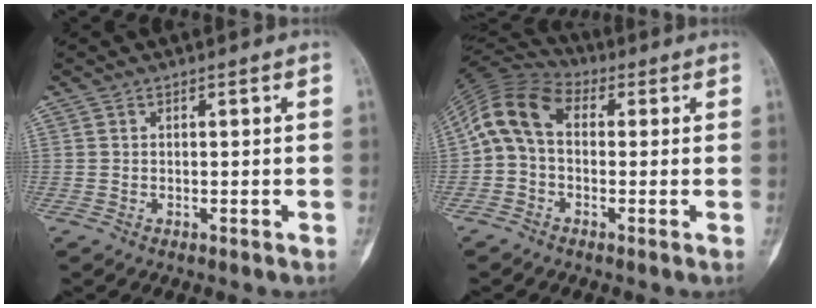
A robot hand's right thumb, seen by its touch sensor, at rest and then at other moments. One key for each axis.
{"total": 10.0, "fx": 0.6, "fy": 6.7, "fz": 7.4, "tx": -0.138, "ty": 0.033, "tz": -0.004}